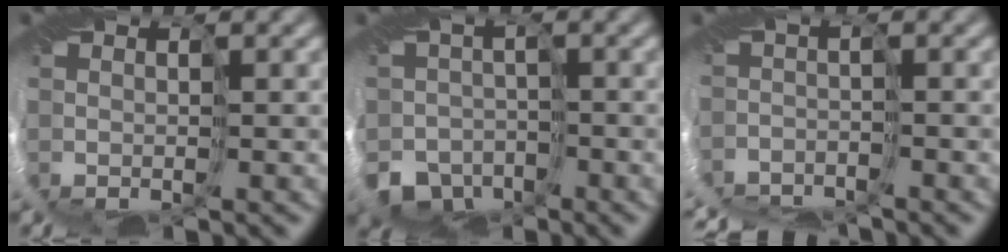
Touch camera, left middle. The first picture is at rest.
{"total": 5.4, "force": [-3.2, 4.2, 1.1], "torque": [-0.008, -0.001, -0.064]}
{"total": 5.5, "force": [-5.2, 1.5, 0.6], "torque": [-0.002, -0.002, -0.087]}